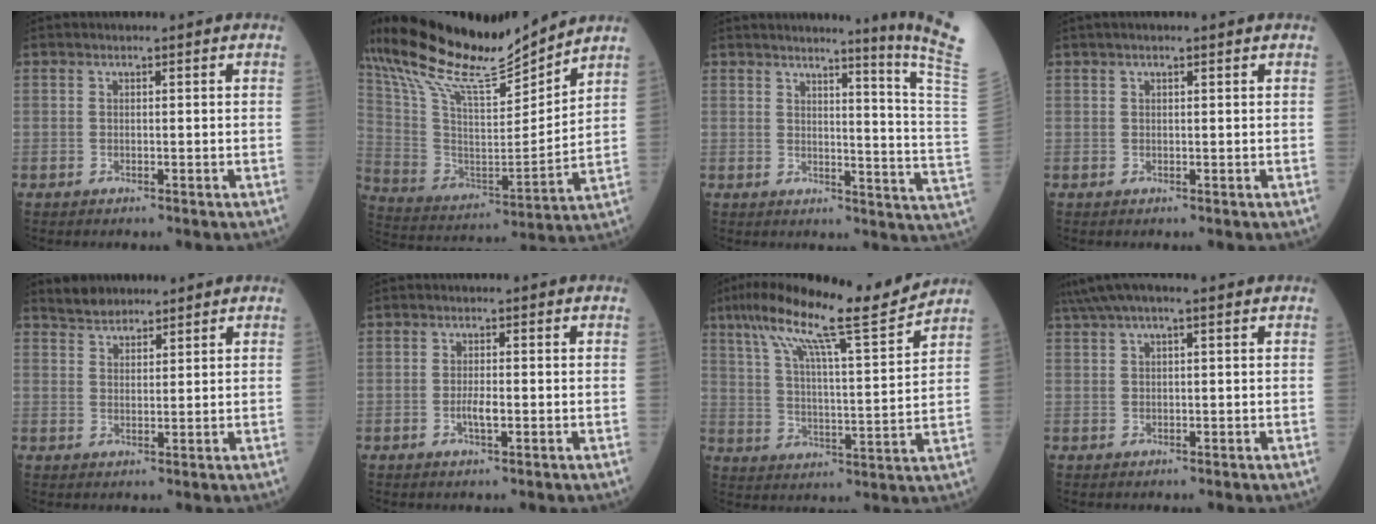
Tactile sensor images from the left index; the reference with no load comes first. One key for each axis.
{"total": 20.0, "fx": 17.8, "fy": 2.2, "fz": 8.9, "tx": -0.187, "ty": -0.004, "tz": 0.321}
{"total": 13.0, "fx": 10.7, "fy": -4.7, "fz": 5.7, "tx": -0.082, "ty": -0.118, "tz": 0.112}
{"total": 1.3, "fx": 0.8, "fy": 0.1, "fz": 1.0, "tx": -0.022, "ty": 0.010, "tz": 0.012}
{"total": 3.3, "fx": 3.1, "fy": 1.2, "fz": 0.3, "tx": -0.010, "ty": 0.015, "tz": 0.056}
{"total": 2.1, "fx": -0.6, "fy": 0.5, "fz": 2.0, "tx": -0.041, "ty": 0.000, "tz": -0.011}
{"total": 15.7, "fx": 12.8, "fy": -0.3, "fz": 9.0, "tx": -0.159, "ty": 0.008, "tz": 0.200}
{"total": 6.3, "fx": 4.3, "fy": 1.1, "fz": 4.5, "tx": -0.087, "ty": 0.049, "tz": 0.074}